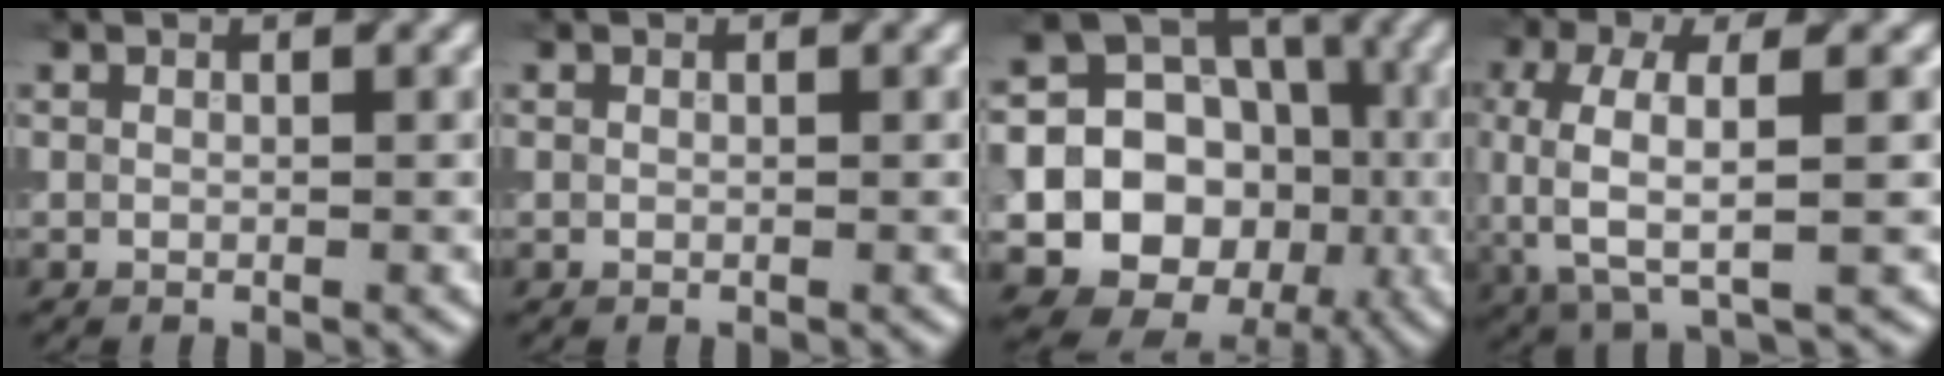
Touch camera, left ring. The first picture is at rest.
{"total": 0.0}
{"total": 18.0, "force": [-2.6, 16.6, 6.5], "torque": [-0.115, -0.001, -0.065]}
{"total": 6.6, "force": [-0.4, 2.5, 6.1], "torque": [-0.134, -0.001, -0.007]}